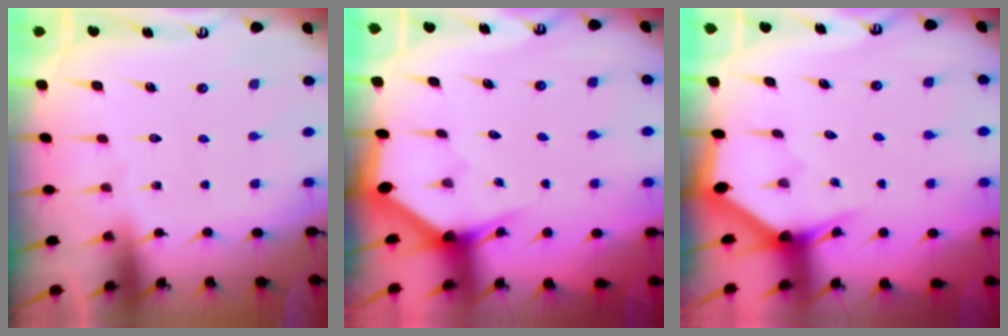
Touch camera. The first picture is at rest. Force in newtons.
{"total": 2.9, "press": 2.9, "slide": 0.1}
{"total": 3.0, "press": 3.0, "slide": 0.1}